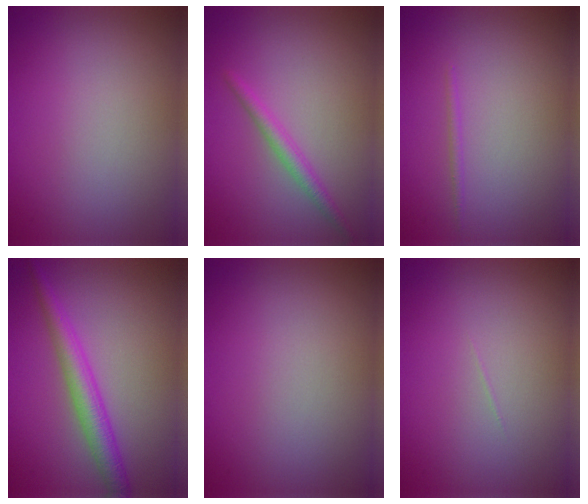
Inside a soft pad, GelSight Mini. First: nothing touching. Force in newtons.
{"total": 1.8, "press": 1.8, "slide": 0.1}
{"total": 0.6, "press": 0.6, "slide": 0.1}
{"total": 3.6, "press": 3.6, "slide": 0.2}
{"total": 0.0}
{"total": 0.0}